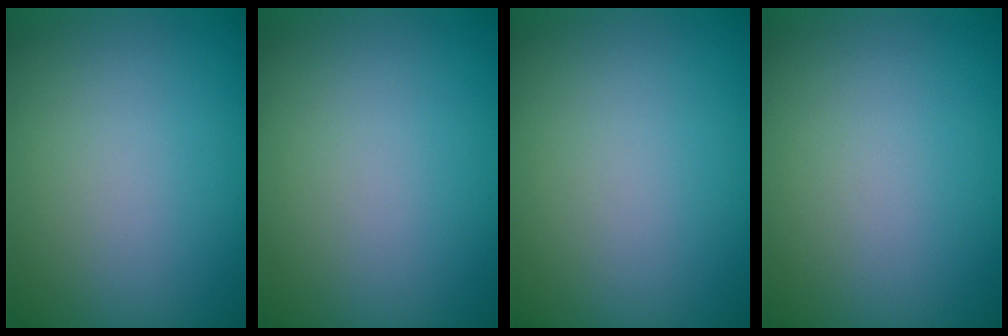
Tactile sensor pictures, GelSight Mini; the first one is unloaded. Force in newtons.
{"total": 0.0}
{"total": 0.0}
{"total": 0.0}